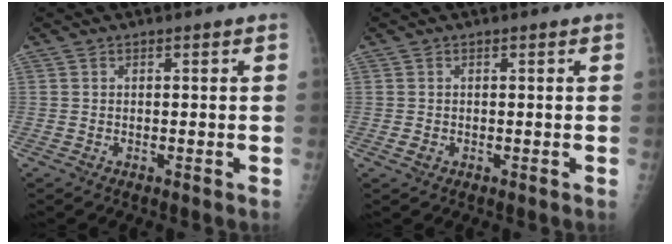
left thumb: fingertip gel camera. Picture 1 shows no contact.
{"total": 1.1, "force": [-0.3, 0.9, 0.5], "torque": [-0.008, 0.000, -0.003]}